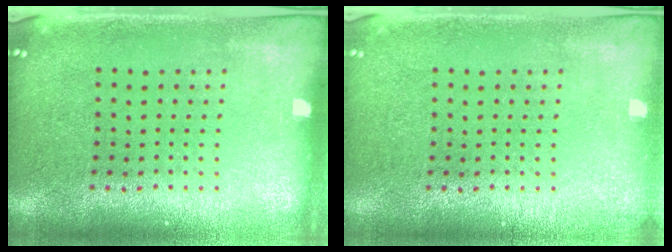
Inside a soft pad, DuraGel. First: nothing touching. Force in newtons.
{"total": 0.5, "press": 0.5, "slide": 0.1}